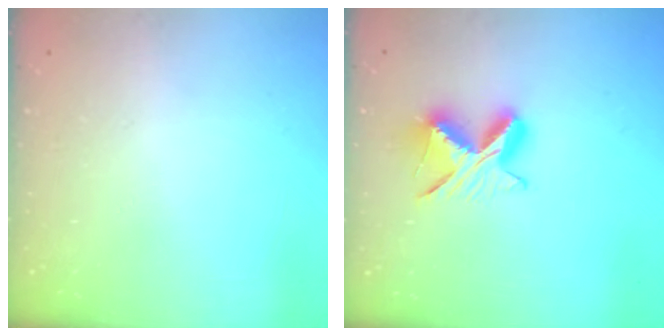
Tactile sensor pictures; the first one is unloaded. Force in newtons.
{"total": 8.9, "press": 8.8, "slide": 1.0}